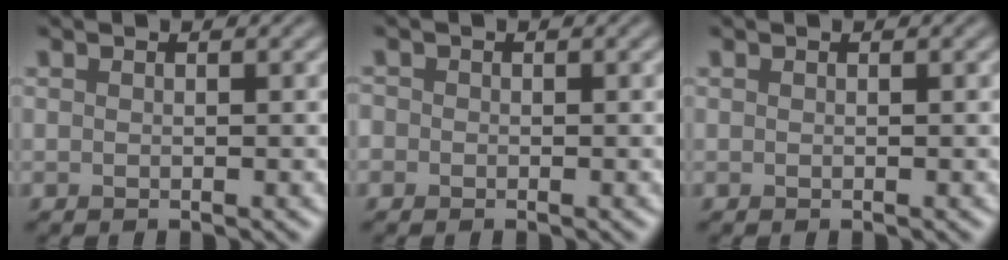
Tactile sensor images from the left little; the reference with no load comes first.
{"total": 0.8, "force": [-0.3, 0.7, 0.1], "torque": [0.003, -0.003, -0.008]}
{"total": 0.0}